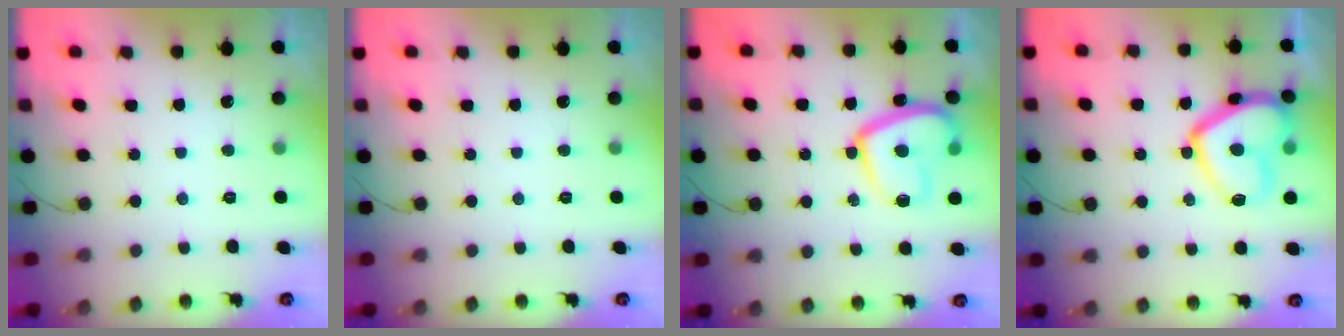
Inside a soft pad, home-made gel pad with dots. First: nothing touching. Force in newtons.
{"total": 0.0}
{"total": 16.0, "press": 15.9, "slide": 1.6}
{"total": 15.0, "press": 15.0, "slide": 1.4}